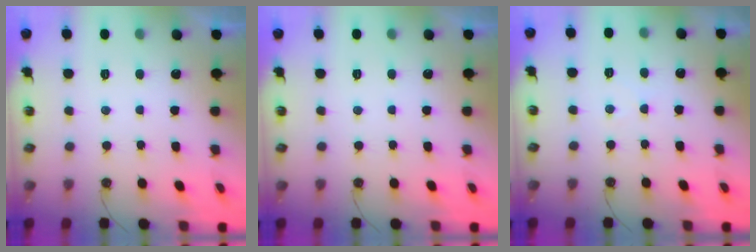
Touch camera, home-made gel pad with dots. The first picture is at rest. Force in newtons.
{"total": 0.0}
{"total": 2.5, "press": 2.5, "slide": 0.4}